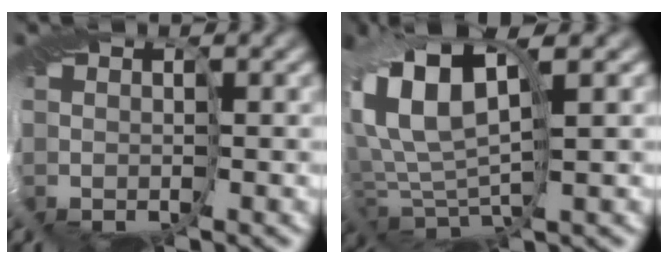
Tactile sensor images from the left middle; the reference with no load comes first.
{"total": 9.1, "force": [3.1, 4.0, 7.6], "torque": [-0.170, 0.012, 0.058]}